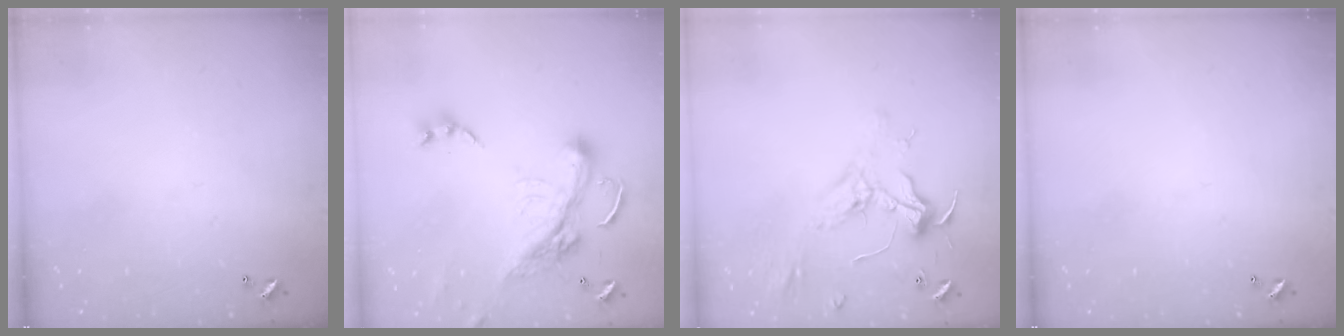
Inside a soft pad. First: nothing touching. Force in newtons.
{"total": 6.2, "press": 6.1, "slide": 1.5}
{"total": 2.3, "press": 2.1, "slide": 0.9}
{"total": 0.0}